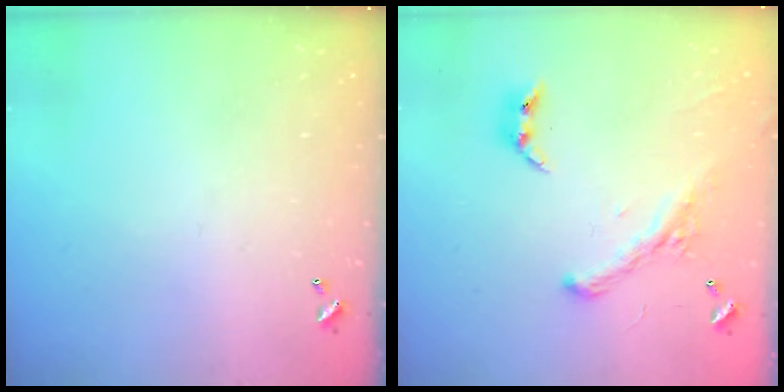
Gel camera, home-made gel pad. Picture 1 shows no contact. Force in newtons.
{"total": 2.6, "press": 2.3, "slide": 1.3}